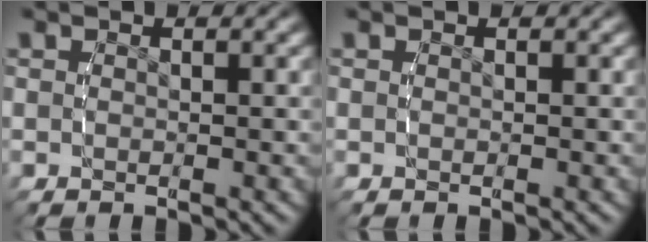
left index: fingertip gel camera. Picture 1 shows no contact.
{"total": 0.0}